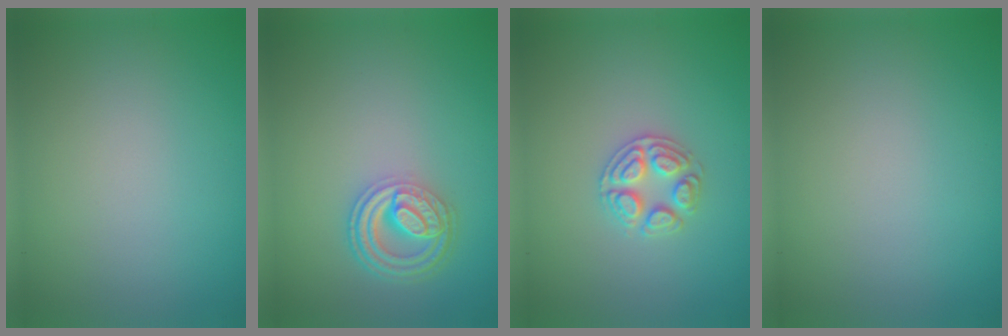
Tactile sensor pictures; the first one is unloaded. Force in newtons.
{"total": 4.6, "press": 3.4, "slide": 3.1}
{"total": 2.5, "press": 2.5, "slide": 0.4}
{"total": 0.0}